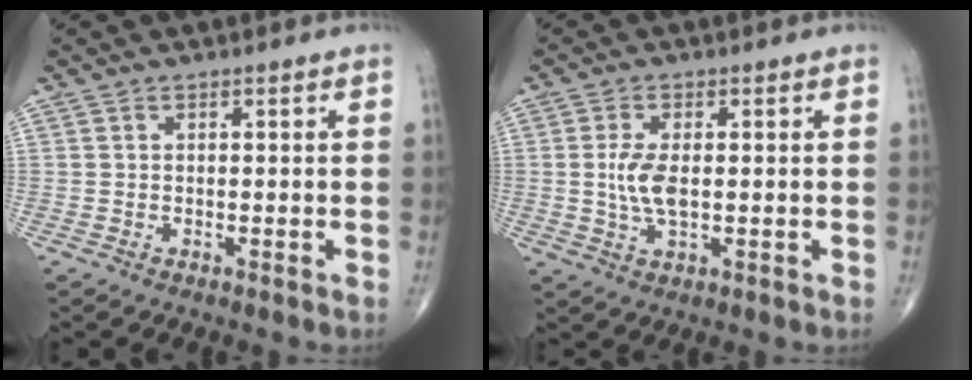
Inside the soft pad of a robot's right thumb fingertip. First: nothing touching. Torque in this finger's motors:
{"motor_torque": [0.13, 0.27, 0.24, -0.27, 0.05]}